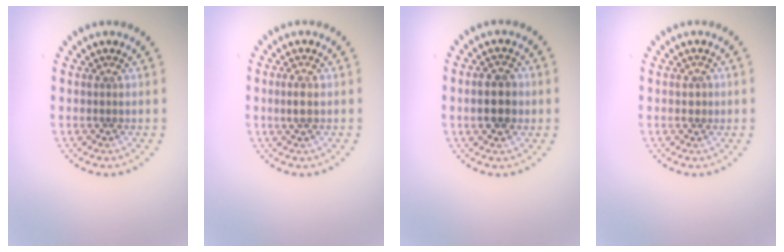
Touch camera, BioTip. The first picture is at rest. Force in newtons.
{"total": 1.5, "press": 1.4, "slide": 0.5}
{"total": 2.9, "press": 2.9, "slide": 0.2}
{"total": 0.8, "press": 0.8, "slide": 0.1}